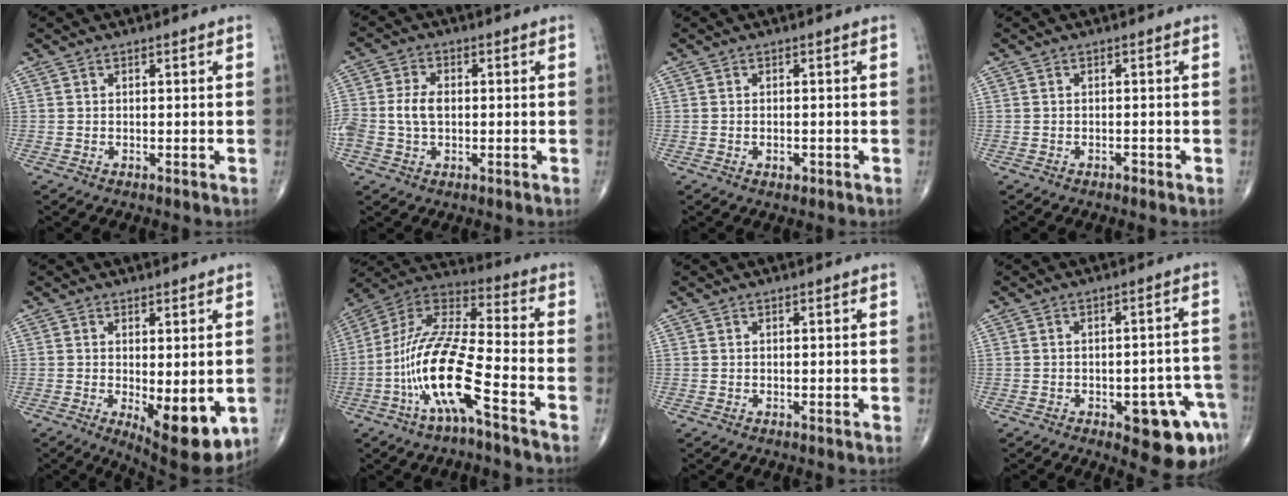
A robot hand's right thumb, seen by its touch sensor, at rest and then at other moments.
{"total": 6.1, "force": [-0.3, 4.1, 4.5], "torque": [-0.101, 0.012, -0.004]}
{"total": 1.4, "force": [-0.6, 0.8, 1.0], "torque": [-0.016, 0.003, -0.007]}
{"total": 0.7, "force": [-0.5, 0.3, 0.3], "torque": [-0.004, 0.001, -0.011]}
{"total": 11.2, "force": [-2.3, 4.2, 10.1], "torque": [-0.125, -0.025, -0.018]}
{"total": 16.7, "force": [-7.2, 3.7, 14.6], "torque": [-0.308, 0.051, -0.141]}
{"total": 0.0}
{"total": 11.6, "force": [-5.3, 4.6, 9.3], "torque": [-0.083, 0.032, -0.056]}